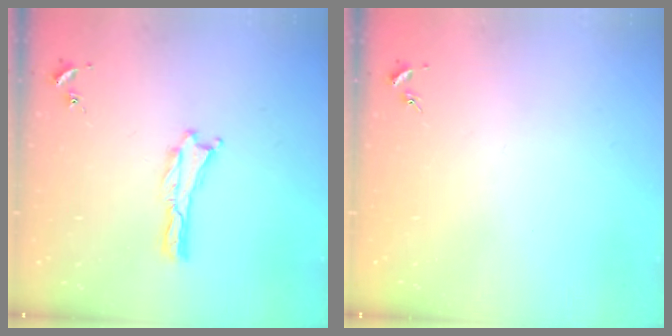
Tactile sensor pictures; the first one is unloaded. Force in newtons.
{"total": 0.0}